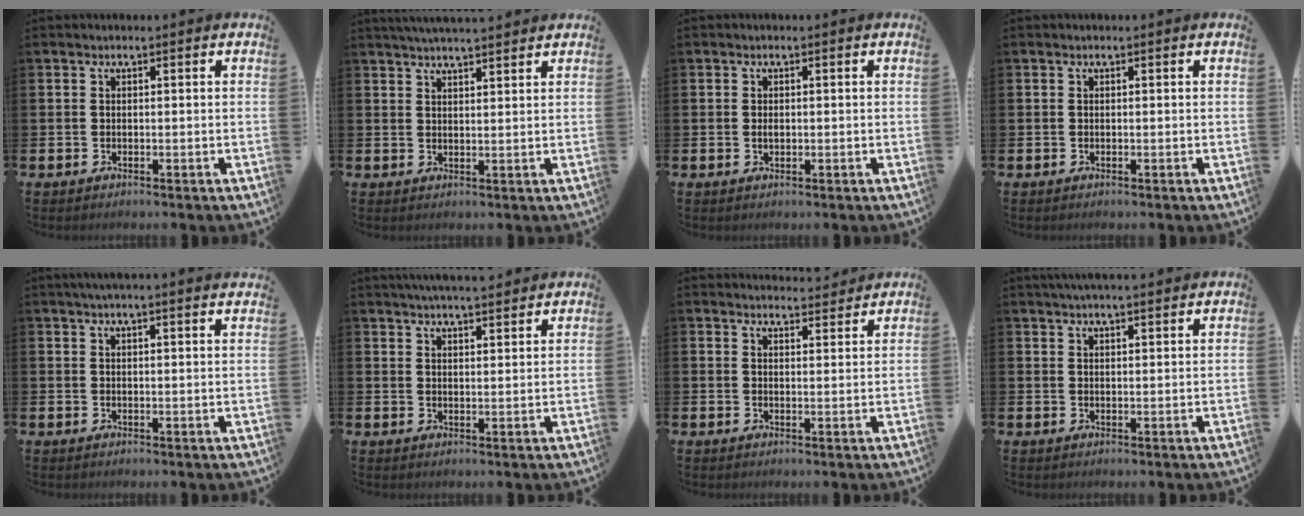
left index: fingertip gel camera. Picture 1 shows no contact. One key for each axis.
{"total": 3.6, "fx": 3.5, "fy": 0.0, "fz": 0.7, "tx": -0.017, "ty": -0.012, "tz": 0.064}
{"total": 0.9, "fx": 0.0, "fy": 0.5, "fz": 0.7, "tx": -0.010, "ty": 0.002, "tz": -0.002}
{"total": 0.0}
{"total": 2.3, "fx": 2.2, "fy": -0.5, "fz": 0.5, "tx": -0.012, "ty": -0.006, "tz": 0.040}
{"total": 4.4, "fx": 4.3, "fy": 0.1, "fz": 0.8, "tx": -0.021, "ty": -0.019, "tz": 0.079}
{"total": 3.1, "fx": 3.1, "fy": 0.2, "fz": -0.1, "tx": 0.000, "ty": -0.020, "tz": 0.056}
{"total": 3.0, "fx": 2.8, "fy": 0.1, "fz": 1.0, "tx": -0.011, "ty": -0.011, "tz": 0.049}